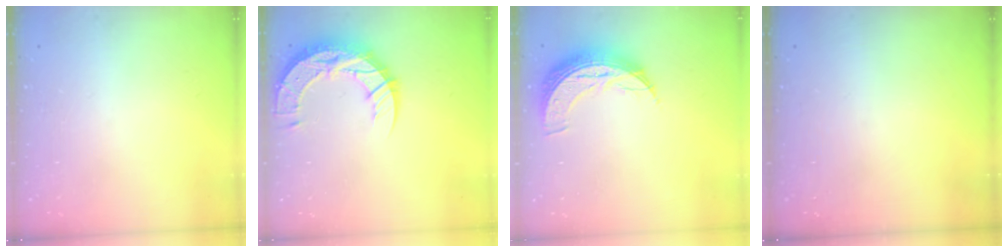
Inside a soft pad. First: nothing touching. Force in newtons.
{"total": 15.7, "press": 15.6, "slide": 1.2}
{"total": 10.1, "press": 10.1, "slide": 0.7}
{"total": 0.0}